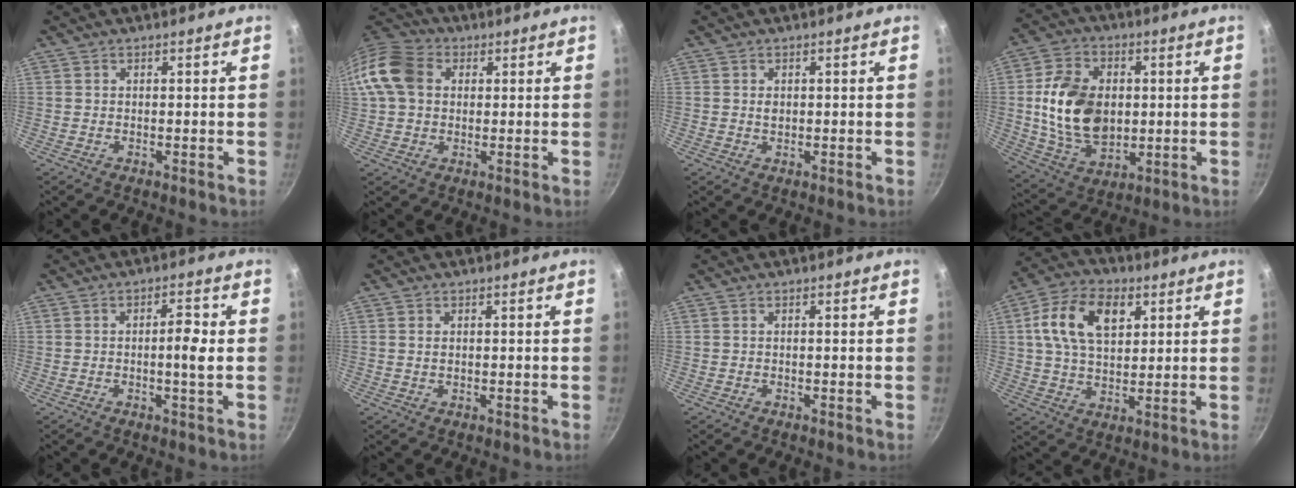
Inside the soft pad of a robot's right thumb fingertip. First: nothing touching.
{"total": 11.4, "force": [2.2, 8.8, 6.9], "torque": [-0.119, 0.018, 0.023]}
{"total": 1.1, "force": [0.1, 0.8, 0.7], "torque": [-0.010, 0.000, 0.003]}
{"total": 13.7, "force": [0.9, 9.1, 10.1], "torque": [-0.169, -0.011, 0.026]}
{"total": 4.1, "force": [-0.2, 0.8, 4.1], "torque": [-0.068, 0.009, -0.004]}
{"total": 1.0, "force": [0.2, 0.7, 0.7], "torque": [-0.012, 0.002, 0.003]}
{"total": 0.0}
{"total": 13.6, "force": [4.3, 8.5, 9.7], "torque": [-0.160, 0.003, 0.068]}